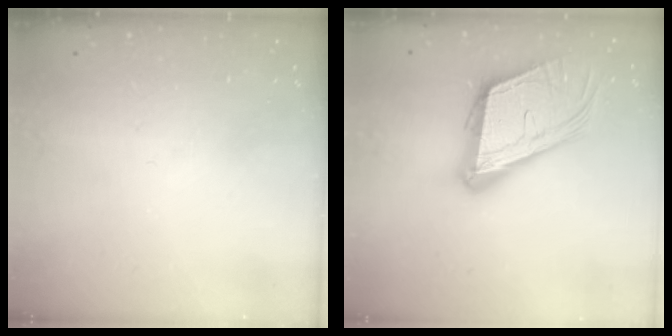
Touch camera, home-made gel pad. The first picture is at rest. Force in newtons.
{"total": 20.0, "press": 19.6, "slide": 3.9}